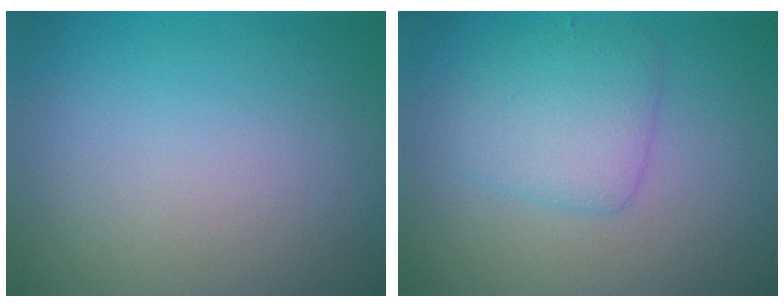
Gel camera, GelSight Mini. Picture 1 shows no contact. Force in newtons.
{"total": 3.3, "press": 3.3, "slide": 0.1}